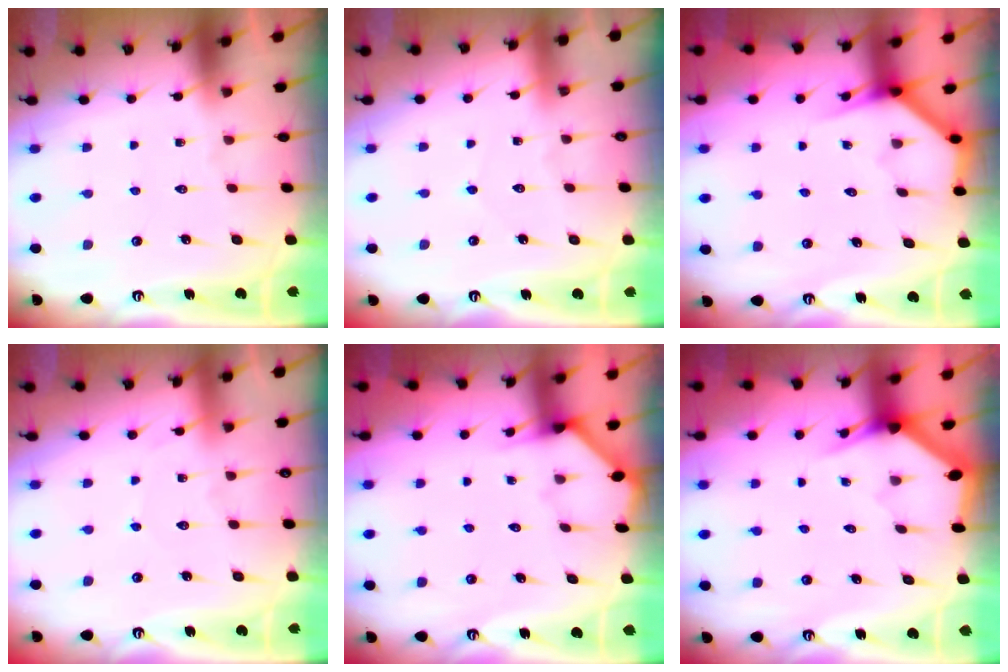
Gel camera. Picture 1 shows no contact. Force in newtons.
{"total": 2.9, "press": 2.9, "slide": 0.4}
{"total": 3.9, "press": 3.9, "slide": 0.3}
{"total": 2.4, "press": 2.4, "slide": 0.3}
{"total": 2.0, "press": 2.0, "slide": 0.2}
{"total": 3.0, "press": 3.0, "slide": 0.0}